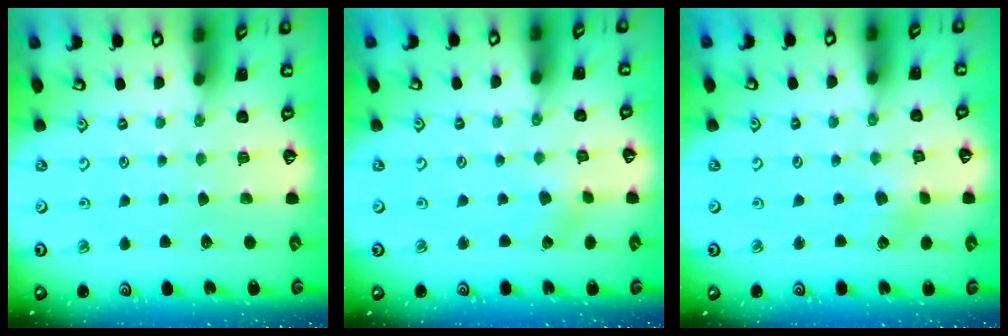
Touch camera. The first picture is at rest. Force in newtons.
{"total": 1.1, "press": 1.1, "slide": 0.1}
{"total": 2.3, "press": 2.3, "slide": 0.3}